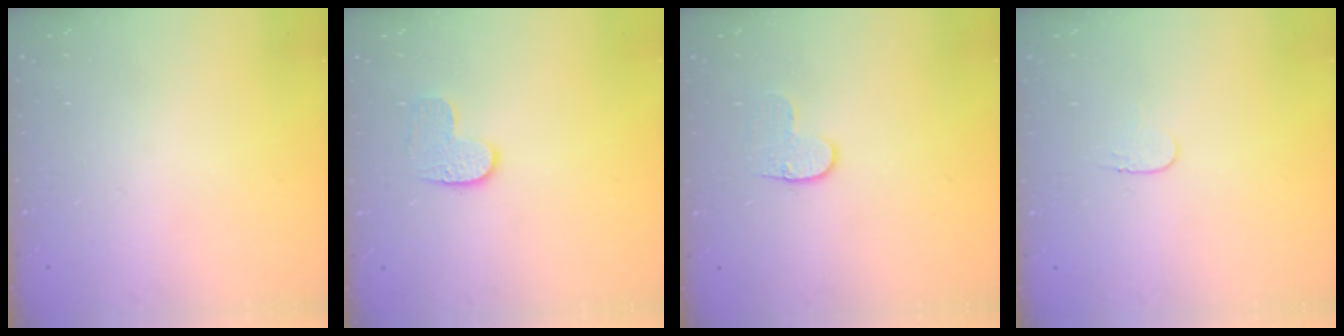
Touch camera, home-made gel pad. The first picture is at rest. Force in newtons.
{"total": 6.5, "press": 6.4, "slide": 0.5}
{"total": 5.7, "press": 5.6, "slide": 0.6}
{"total": 3.7, "press": 3.7, "slide": 0.4}